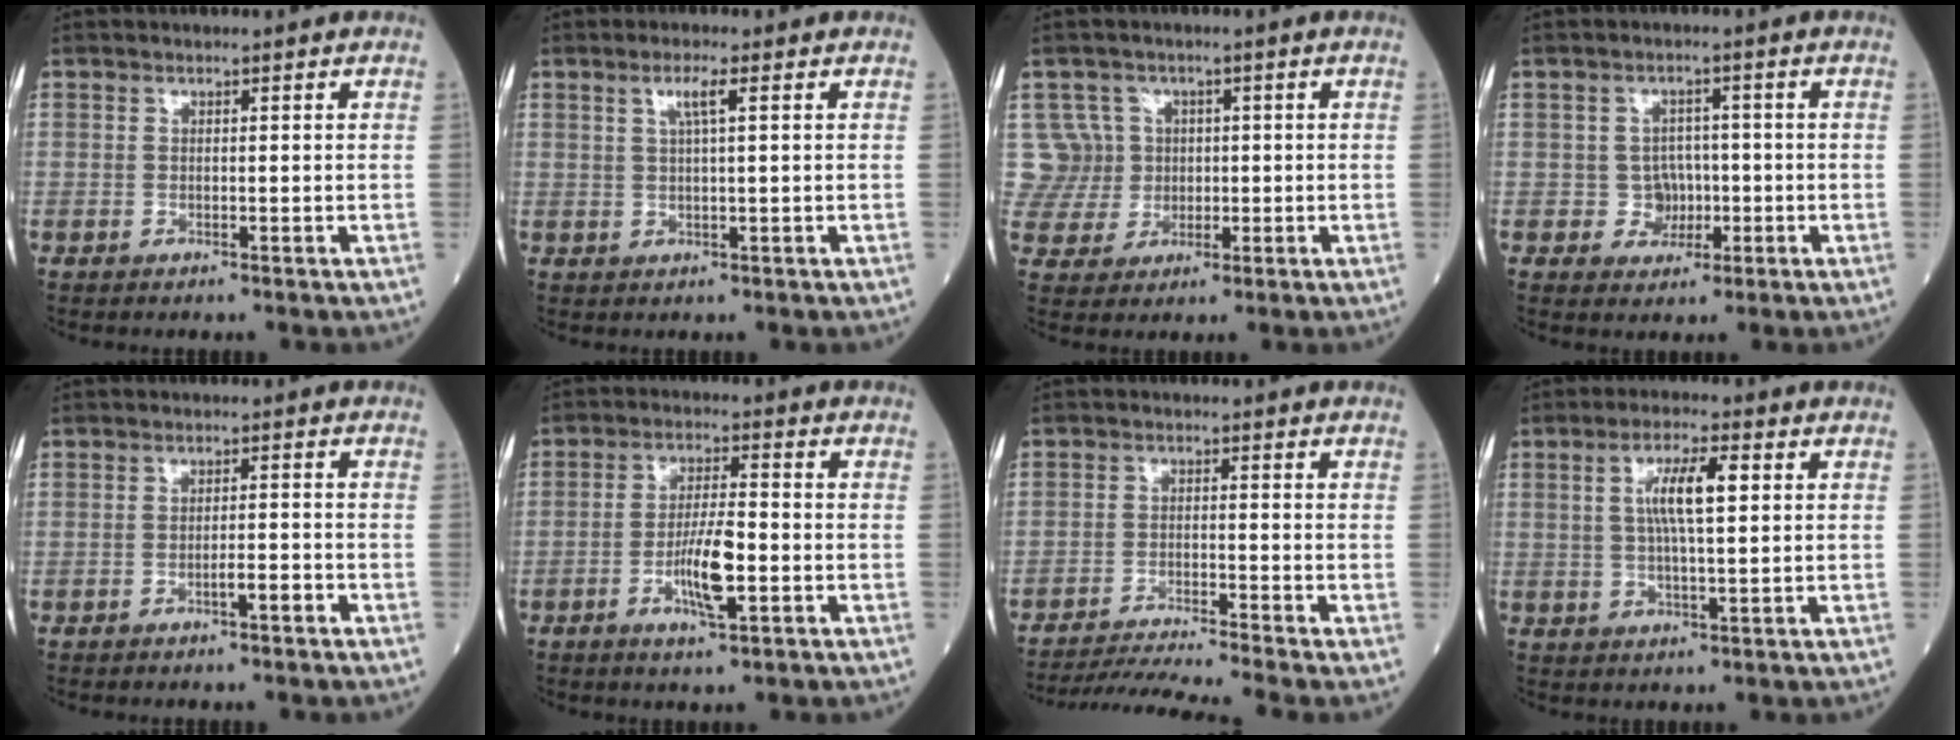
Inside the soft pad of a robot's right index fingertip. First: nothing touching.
{"total": 2.8, "force": [1.1, -0.1, 2.5], "torque": [-0.051, 0.005, 0.021]}
{"total": 7.1, "force": [1.4, 6.9, -0.5], "torque": [0.021, 0.026, 0.033]}
{"total": 3.4, "force": [-0.6, 3.3, 0.8], "torque": [-0.001, 0.009, -0.005]}
{"total": 2.1, "force": [-1.2, 0.2, 1.7], "torque": [-0.023, 0.002, -0.022]}
{"total": 7.0, "force": [-2.3, 1.0, 6.6], "torque": [-0.127, -0.001, -0.041]}
{"total": 9.1, "force": [-8.1, -2.6, 3.3], "torque": [-0.039, -0.023, -0.137]}
{"total": 6.8, "force": [1.6, 1.0, 6.6], "torque": [-0.125, 0.010, 0.030]}